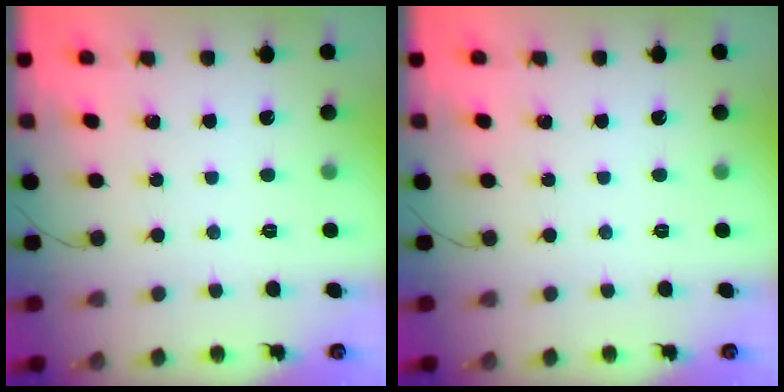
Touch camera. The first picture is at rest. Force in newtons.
{"total": 0.0}